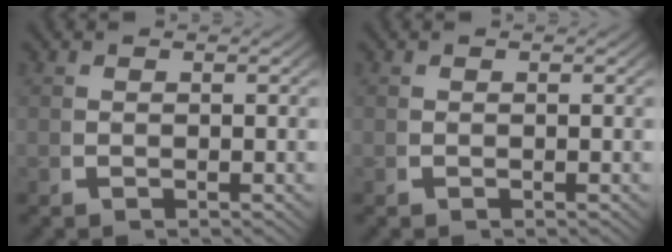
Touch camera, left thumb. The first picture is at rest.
{"total": 0.0}